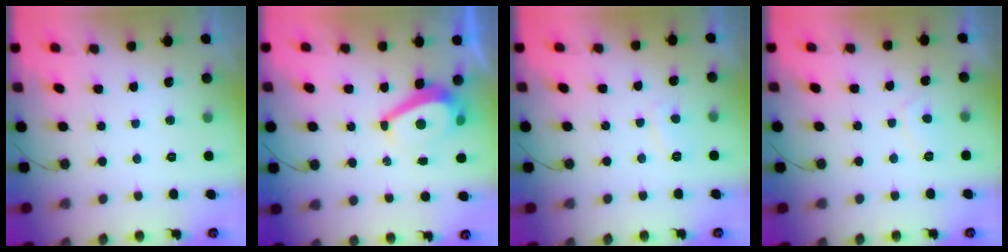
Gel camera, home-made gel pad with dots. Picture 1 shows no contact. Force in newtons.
{"total": 6.8, "press": 6.7, "slide": 0.7}
{"total": 2.8, "press": 2.7, "slide": 0.8}
{"total": 1.5, "press": 1.3, "slide": 0.7}